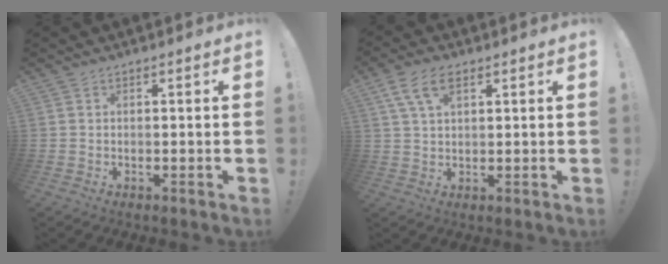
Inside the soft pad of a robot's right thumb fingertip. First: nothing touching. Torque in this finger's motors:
{"motor_torque": [-0.28, 0.36, 0.55, 0.02, 0.27]}